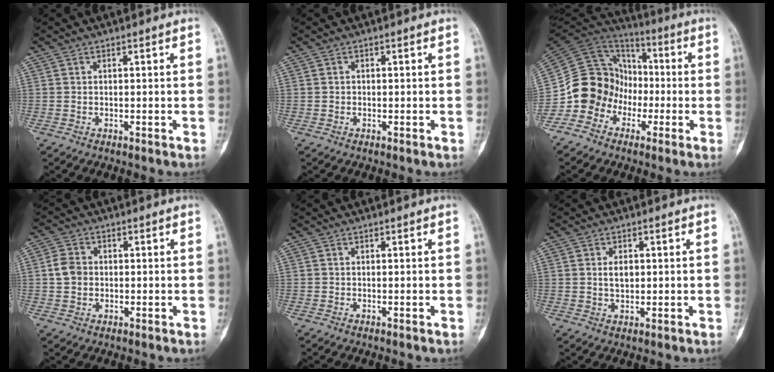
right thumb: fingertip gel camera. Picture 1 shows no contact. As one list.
[{"total": 0.5, "force": [0.0, 0.5, 0.2], "torque": [-0.003, 0.002, -0.001]}, {"total": 15.7, "force": [-5.3, 13.9, 5.0], "torque": [-0.064, 0.090, -0.097]}, {"total": 4.7, "force": [0.1, 3.9, 2.6], "torque": [-0.042, 0.006, -0.003]}, {"total": 0.0}, {"total": 3.1, "force": [0.5, 2.0, 2.3], "torque": [-0.032, -0.002, 0.012]}]